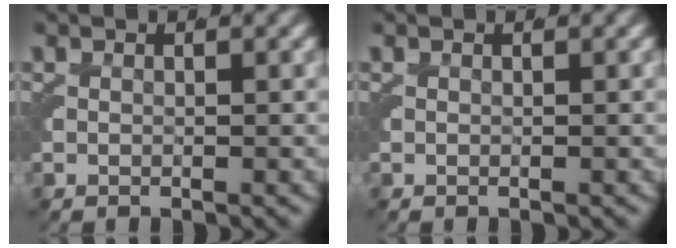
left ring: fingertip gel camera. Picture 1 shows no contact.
{"total": 0.0}